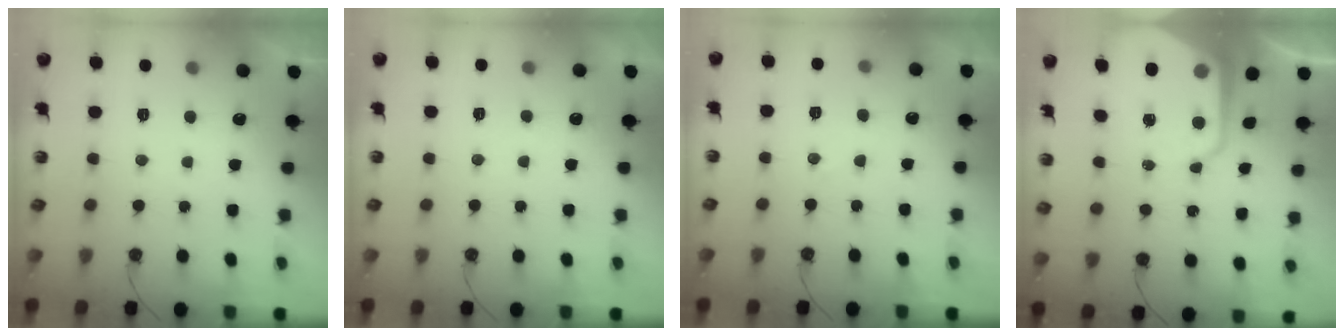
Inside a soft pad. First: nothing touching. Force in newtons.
{"total": 2.9, "press": 2.9, "slide": 0.5}
{"total": 3.1, "press": 3.0, "slide": 0.6}
{"total": 12.7, "press": 12.7, "slide": 1.1}